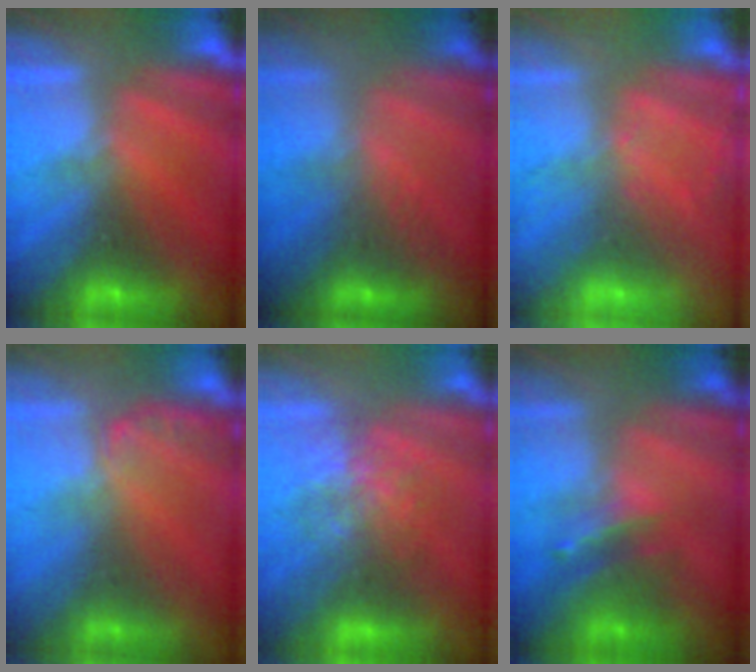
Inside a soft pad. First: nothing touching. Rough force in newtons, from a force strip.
{"total": 2.6}
{"total": 2.8}
{"total": 1.1}
{"total": 3.2}
{"total": 2.5}